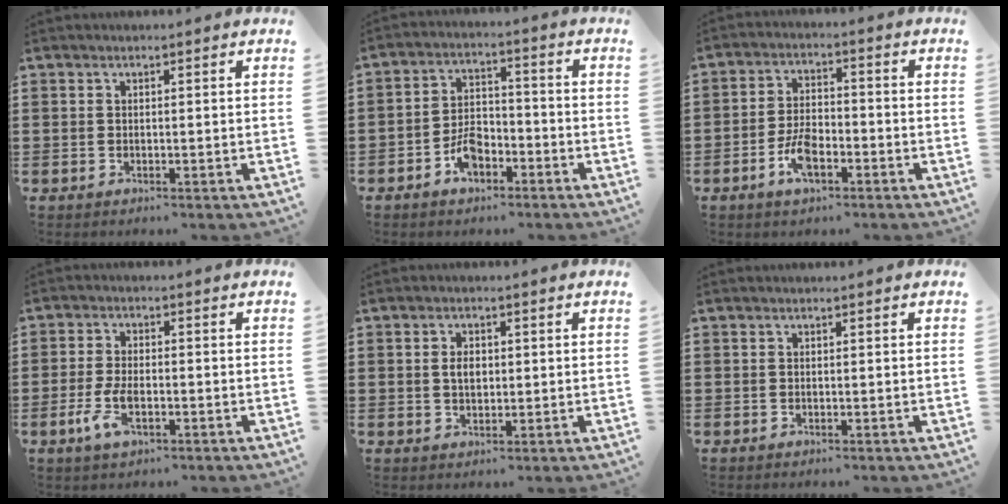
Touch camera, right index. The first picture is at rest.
{"total": 5.3, "force": [-3.1, 3.0, 3.1], "torque": [-0.063, 0.010, -0.059]}
{"total": 5.8, "force": [-2.7, 2.7, 4.4], "torque": [-0.099, 0.003, -0.055]}
{"total": 5.2, "force": [-1.8, 2.3, 4.3], "torque": [-0.101, -0.005, -0.038]}
{"total": 2.9, "force": [0.2, 1.7, 2.3], "torque": [-0.039, 0.004, 0.001]}
{"total": 0.0}